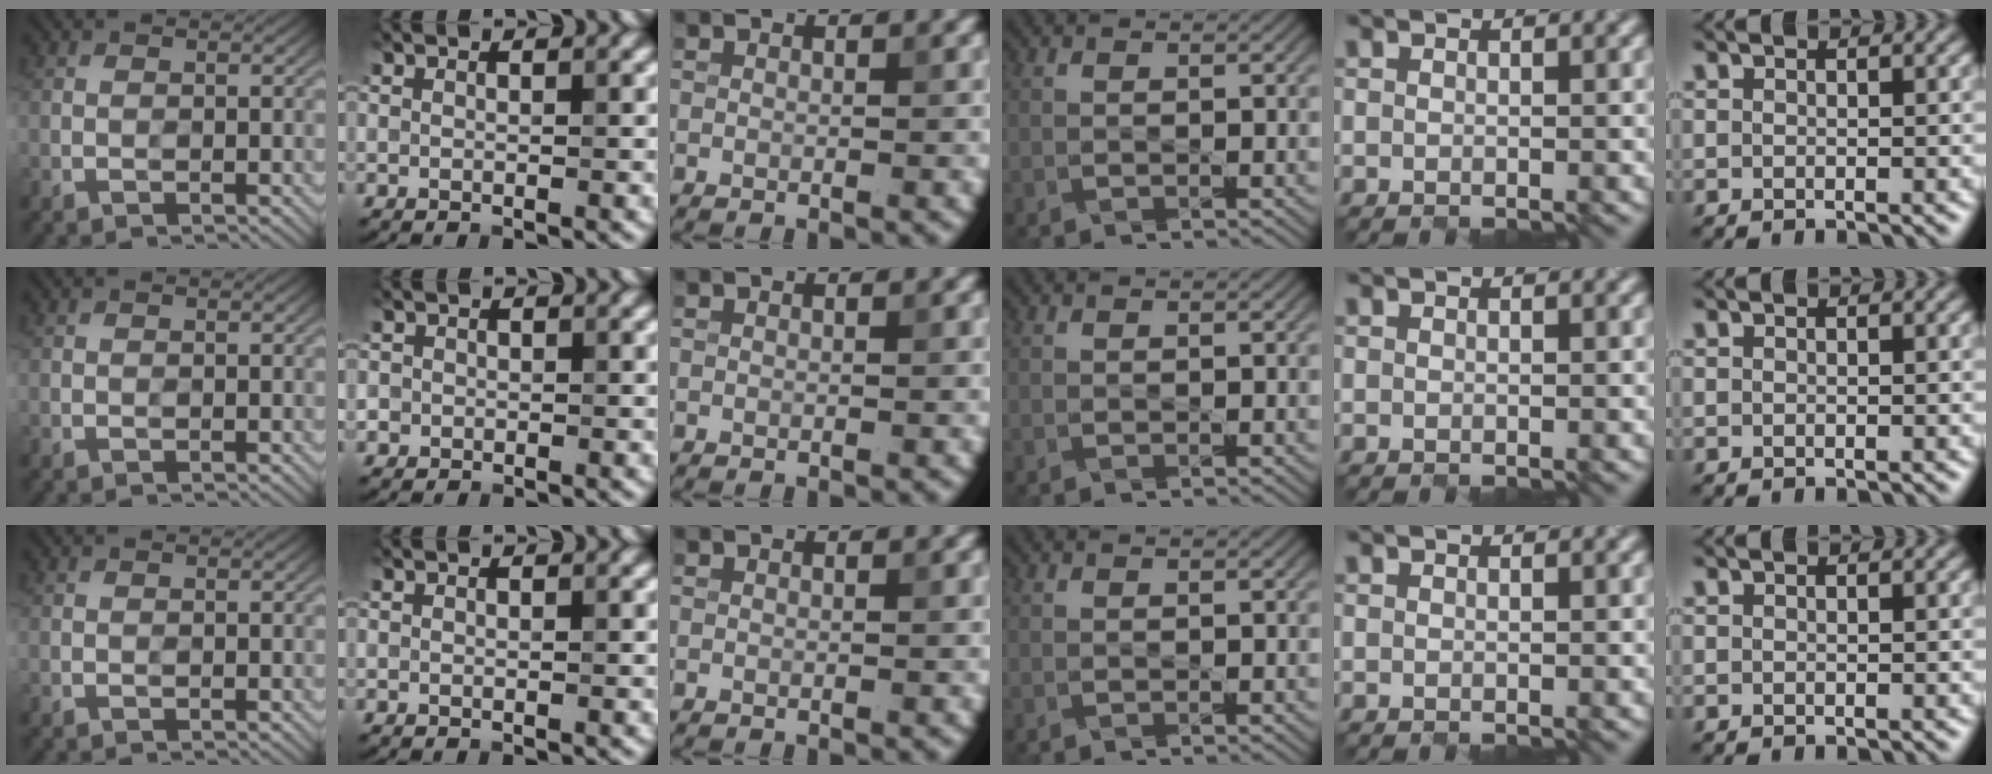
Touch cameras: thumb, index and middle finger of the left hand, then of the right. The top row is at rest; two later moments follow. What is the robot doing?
{"motion": "close", "object": "pencil case"}